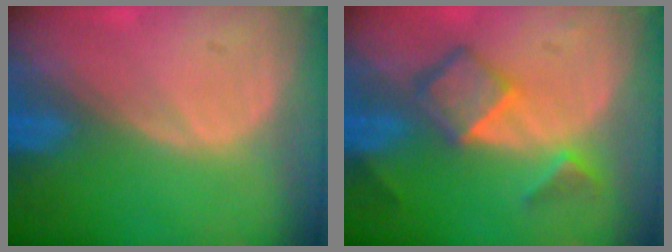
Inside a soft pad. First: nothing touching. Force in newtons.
{"total": 6.9, "press": 5.9, "slide": 3.6}